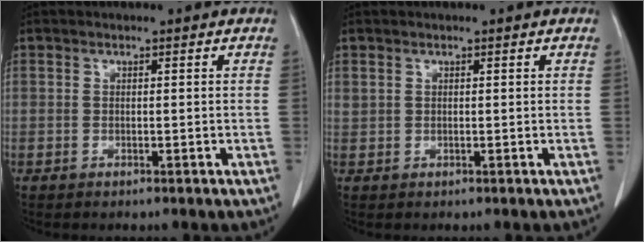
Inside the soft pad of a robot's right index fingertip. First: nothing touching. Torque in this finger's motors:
{"motor_torque": [0.06, -0.01, 0.01, 0.02]}